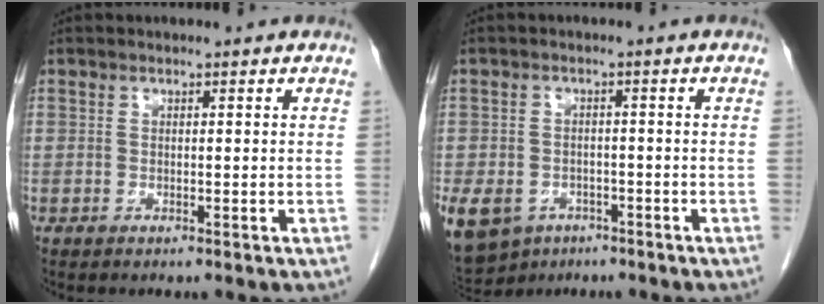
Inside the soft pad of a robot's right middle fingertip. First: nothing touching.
{"total": 16.4, "force": [-8.6, 12.3, 6.5], "torque": [-0.212, -0.013, -0.121]}